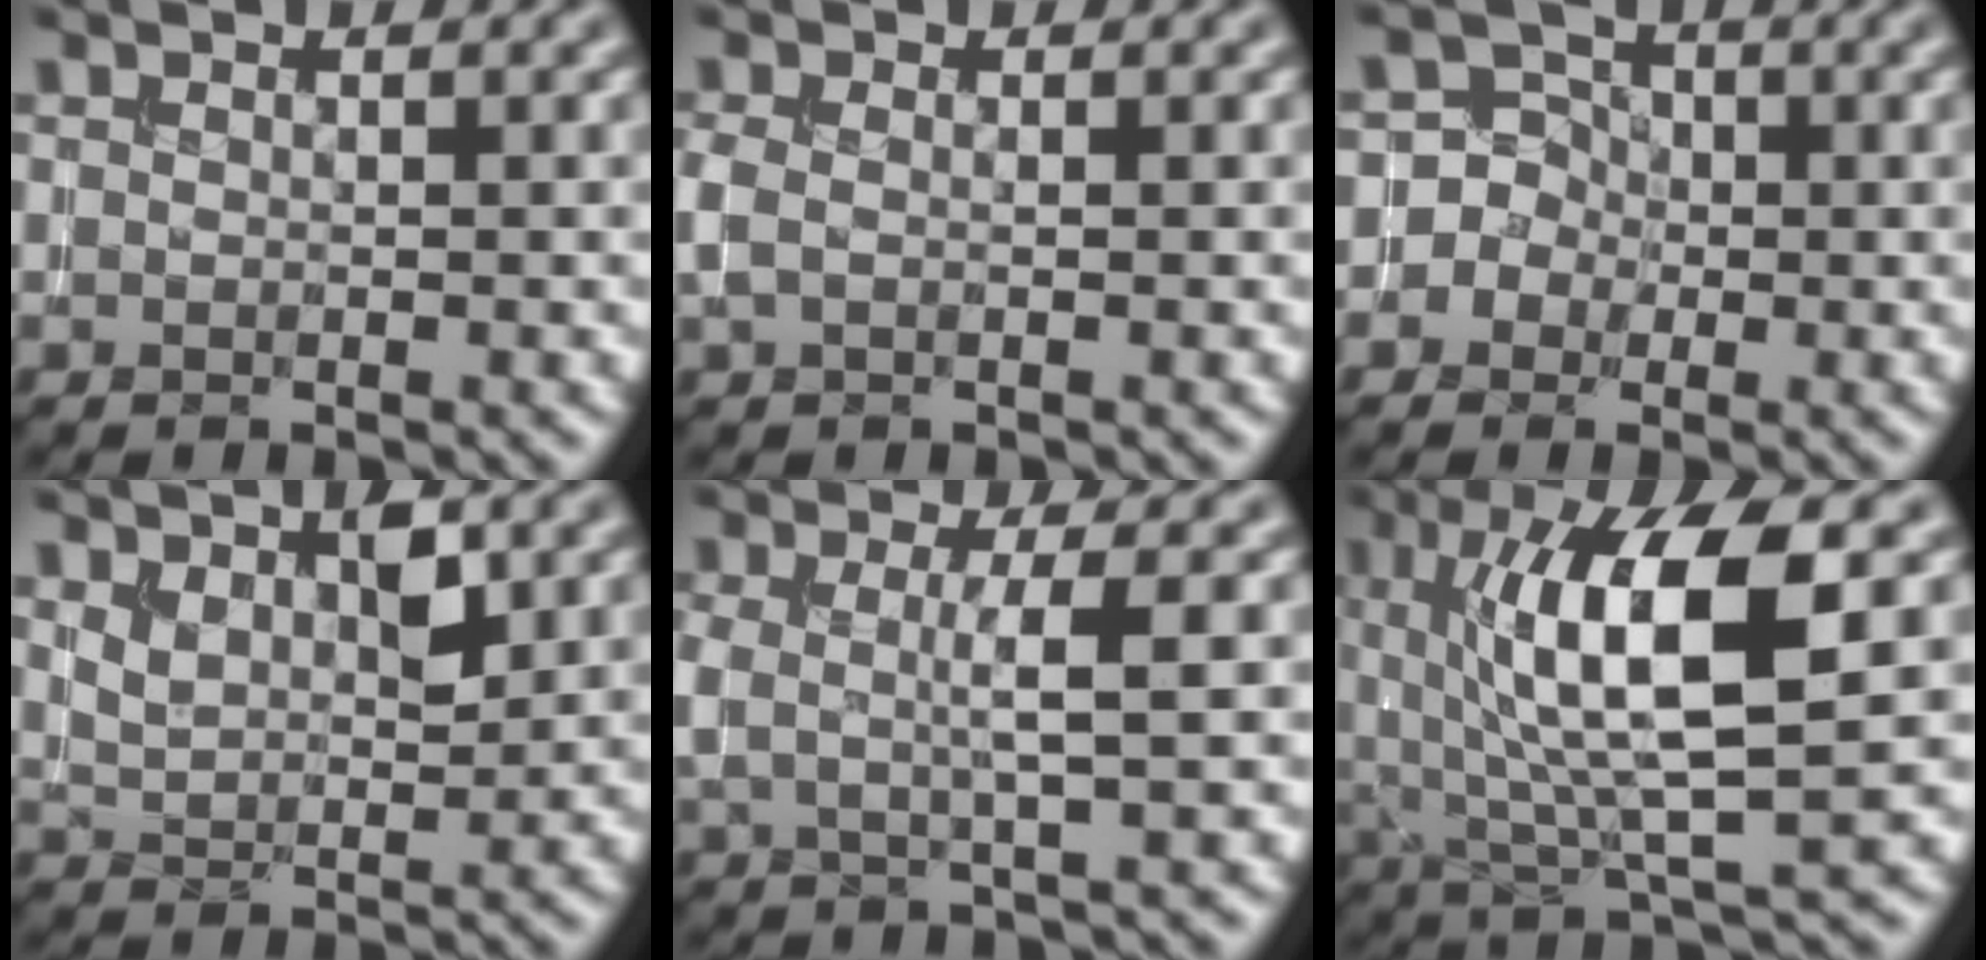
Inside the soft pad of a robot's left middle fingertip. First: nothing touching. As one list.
[{"total": 1.4, "force": [-0.1, 0.8, 1.1], "torque": [-0.030, 0.003, -0.007]}, {"total": 3.9, "force": [-0.8, 3.8, 0.5], "torque": [0.023, 0.027, -0.038]}, {"total": 3.4, "force": [1.7, 1.6, 2.5], "torque": [-0.051, -0.002, 0.034]}, {"total": 3.1, "force": [0.2, 0.5, 3.1], "torque": [-0.061, -0.001, 0.001]}, {"total": 10.6, "force": [2.3, 2.9, 10.0], "torque": [-0.164, 0.002, 0.043]}]